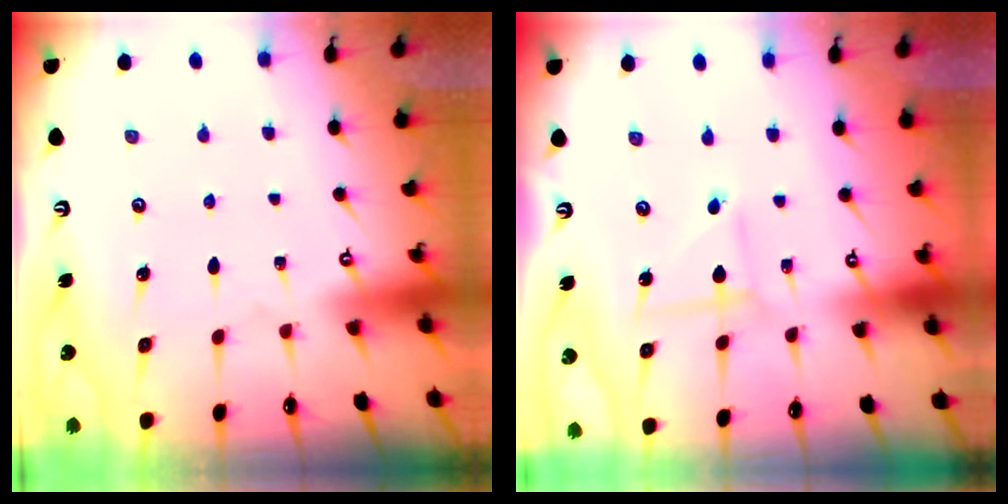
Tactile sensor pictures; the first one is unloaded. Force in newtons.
{"total": 1.8, "press": 1.8, "slide": 0.2}